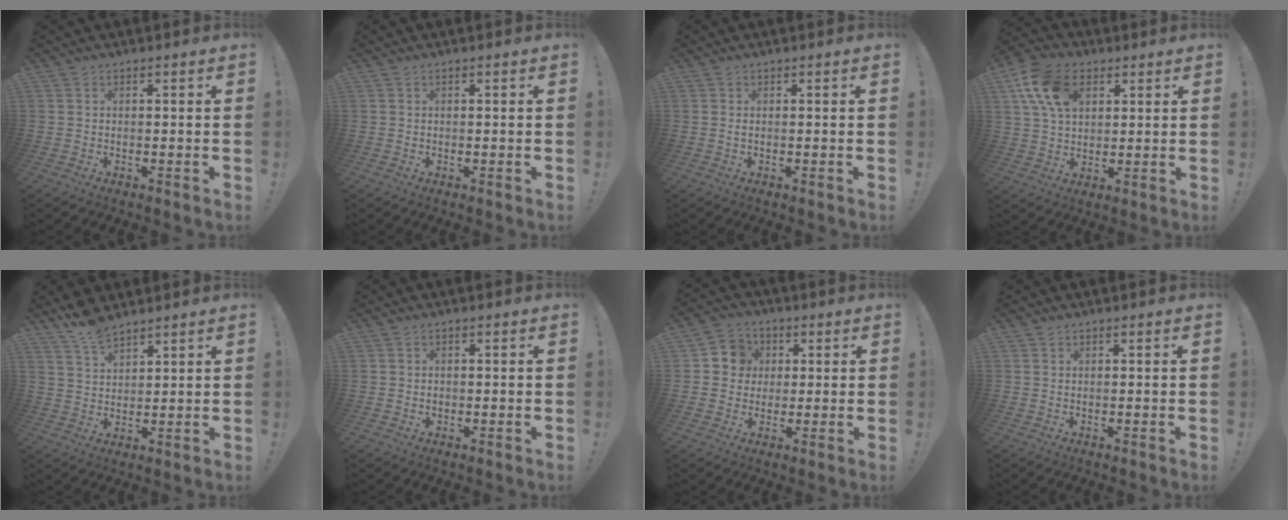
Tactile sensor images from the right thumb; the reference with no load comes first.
{"total": 0.0}
{"total": 0.7, "force": [0.0, 0.0, 0.7], "torque": [-0.009, -0.001, -0.001]}
{"total": 14.5, "force": [5.9, 10.1, 8.7], "torque": [-0.150, -0.007, 0.117]}
{"total": 7.1, "force": [6.1, 2.4, 2.9], "torque": [-0.053, -0.037, 0.113]}
{"total": 0.8, "force": [-0.1, 0.8, 0.3], "torque": [-0.002, 0.001, -0.003]}
{"total": 7.7, "force": [0.8, 7.4, 1.9], "torque": [-0.022, 0.004, 0.018]}
{"total": 0.0}